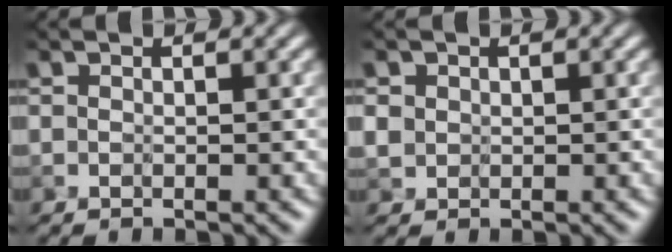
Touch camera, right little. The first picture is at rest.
{"total": 1.2, "force": [0.2, 1.2, 0.3], "torque": [-0.007, -0.004, 0.008]}